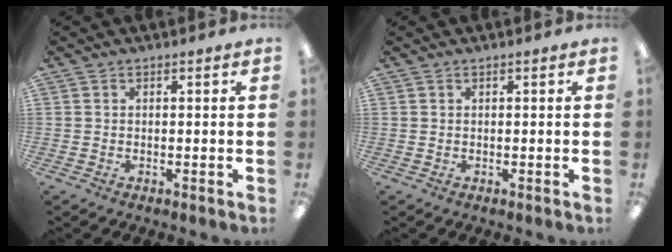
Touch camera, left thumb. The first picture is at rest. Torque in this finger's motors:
{"motor_torque": [-0.02, 0.02, -0.01, 0.01, 0.00]}